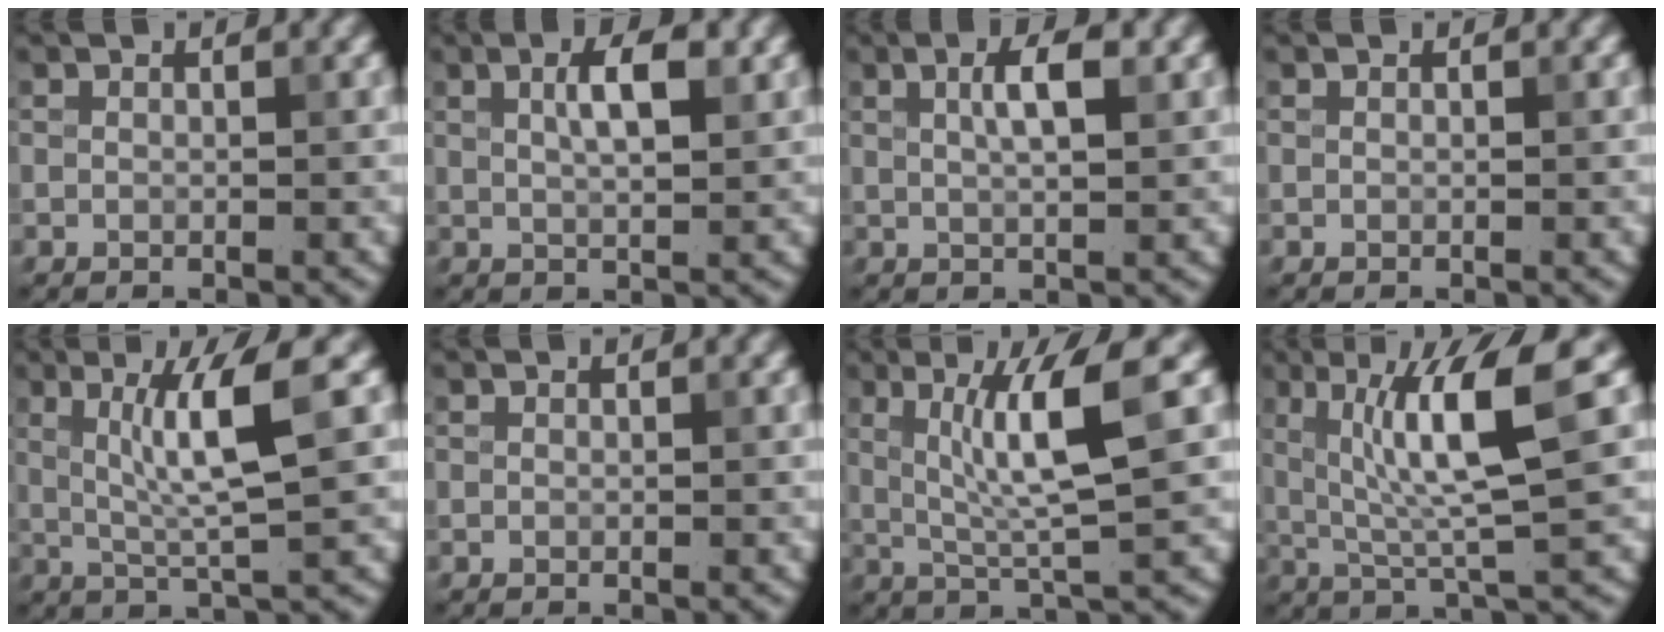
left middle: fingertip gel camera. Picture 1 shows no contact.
{"total": 3.6, "force": [1.2, 1.0, 3.2], "torque": [-0.055, 0.008, 0.021]}
{"total": 3.1, "force": [1.0, 0.8, 2.8], "torque": [-0.049, 0.008, 0.016]}
{"total": 0.0}
{"total": 5.6, "force": [1.4, 0.4, 5.4], "torque": [-0.102, 0.002, 0.032]}
{"total": 0.0}
{"total": 6.3, "force": [1.5, 0.6, 6.1], "torque": [-0.117, 0.002, 0.031]}
{"total": 7.9, "force": [1.9, 1.1, 7.6], "torque": [-0.134, 0.003, 0.035]}